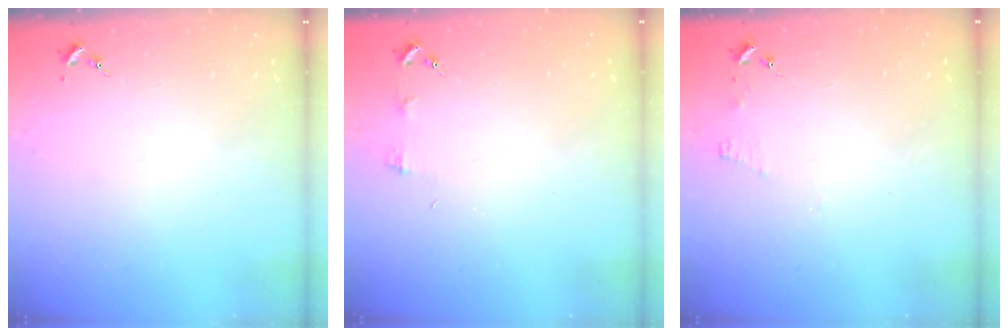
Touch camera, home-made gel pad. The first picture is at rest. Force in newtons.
{"total": 3.9, "press": 3.8, "slide": 0.5}
{"total": 4.7, "press": 4.6, "slide": 0.5}